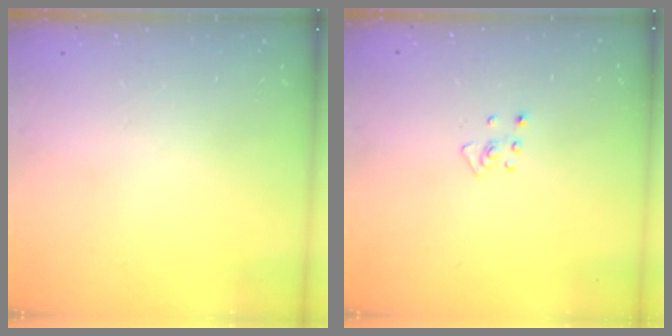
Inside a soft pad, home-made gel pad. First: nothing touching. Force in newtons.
{"total": 3.6, "press": 3.6, "slide": 0.2}